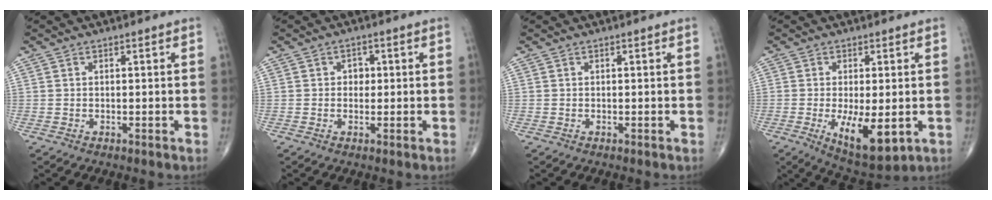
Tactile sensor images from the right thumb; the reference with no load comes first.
{"total": 2.0, "force": [0.2, 1.7, 1.0], "torque": [-0.001, 0.004, 0.000]}
{"total": 0.0}
{"total": 10.3, "force": [-2.4, 4.1, 9.2], "torque": [-0.142, -0.023, -0.028]}